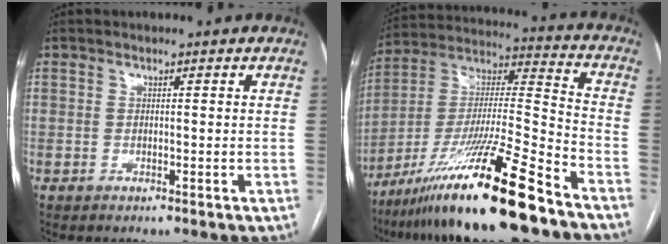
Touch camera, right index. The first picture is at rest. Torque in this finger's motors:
{"motor_torque": [1.12, -1.02, 1.05, 0.21]}